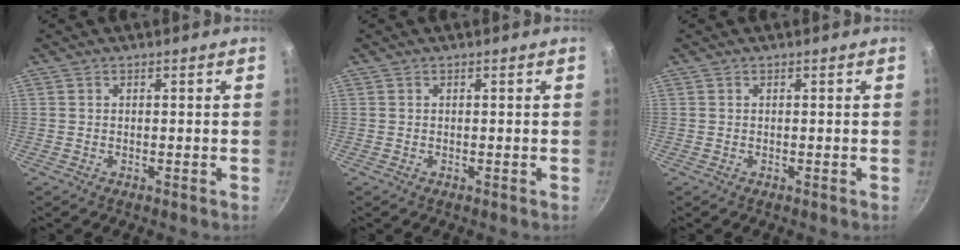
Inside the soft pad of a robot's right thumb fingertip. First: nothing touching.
{"total": 0.0}
{"total": 0.0}